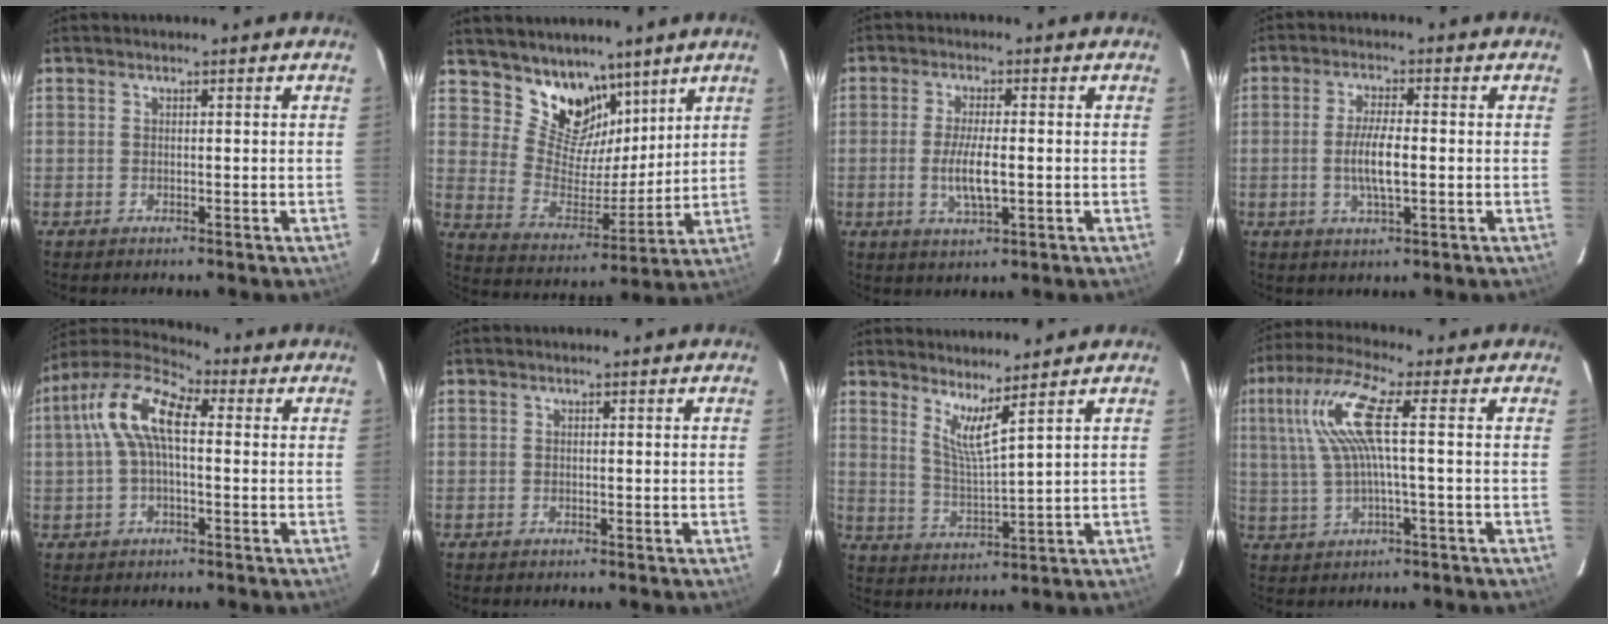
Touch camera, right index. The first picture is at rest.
{"total": 12.7, "force": [9.0, 7.6, 4.6], "torque": [-0.086, -0.005, 0.169]}
{"total": 6.1, "force": [-1.0, 1.5, 5.9], "torque": [-0.115, -0.008, -0.018]}
{"total": 6.0, "force": [-0.8, 1.4, 5.8], "torque": [-0.112, -0.003, -0.015]}
{"total": 11.2, "force": [1.3, 5.0, 9.9], "torque": [-0.199, 0.031, 0.014]}
{"total": 0.0}
{"total": 5.7, "force": [4.2, -0.5, 3.8], "torque": [-0.069, -0.013, 0.078]}
{"total": 9.6, "force": [1.2, 0.7, 9.5], "torque": [-0.187, 0.009, 0.031]}